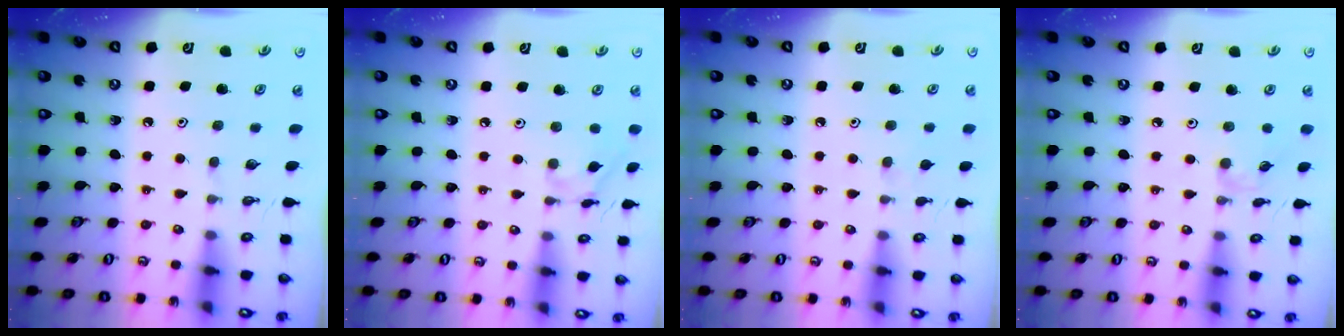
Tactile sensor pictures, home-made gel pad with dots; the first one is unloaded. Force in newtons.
{"total": 5.4, "press": 5.4, "slide": 0.6}
{"total": 2.5, "press": 2.5, "slide": 0.4}
{"total": 1.3, "press": 1.2, "slide": 0.4}